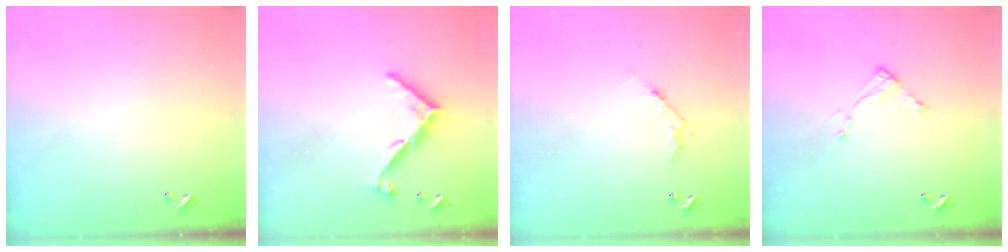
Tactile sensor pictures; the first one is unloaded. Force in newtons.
{"total": 9.0, "press": 9.0, "slide": 0.7}
{"total": 5.2, "press": 5.2, "slide": 0.3}
{"total": 4.7, "press": 4.6, "slide": 0.4}